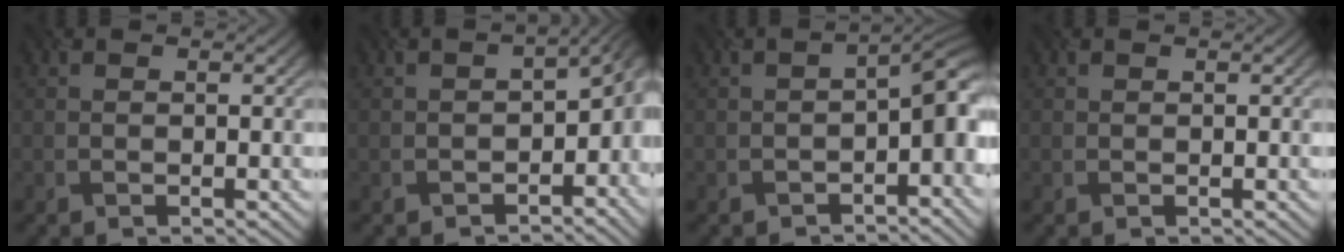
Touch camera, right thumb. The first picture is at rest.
{"total": 6.1, "force": [-3.0, 3.5, 4.0], "torque": [-0.045, -0.021, -0.035]}
{"total": 5.7, "force": [-2.2, 2.6, 4.6], "torque": [-0.054, -0.006, -0.026]}
{"total": 0.0}